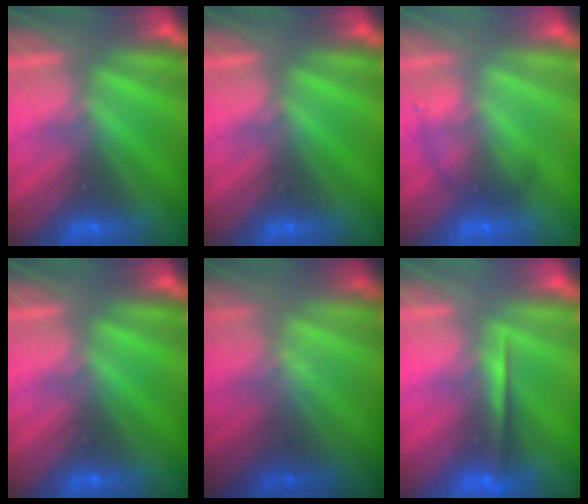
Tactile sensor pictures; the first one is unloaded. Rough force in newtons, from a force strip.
{"total": 0.0}
{"total": 1.2}
{"total": 0.0}
{"total": 2.3}
{"total": 1.3}